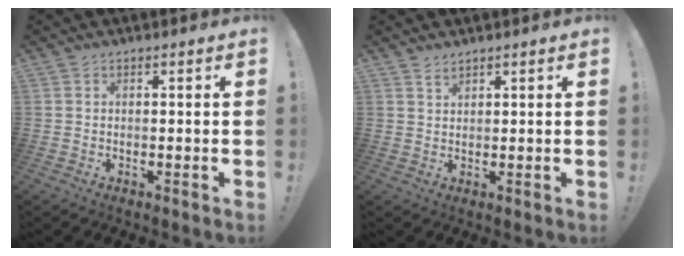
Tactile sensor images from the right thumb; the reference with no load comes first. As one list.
[{"total": 1.7, "force": [1.6, 0.4, 0.6], "torque": [-0.011, -0.007, 0.029]}]